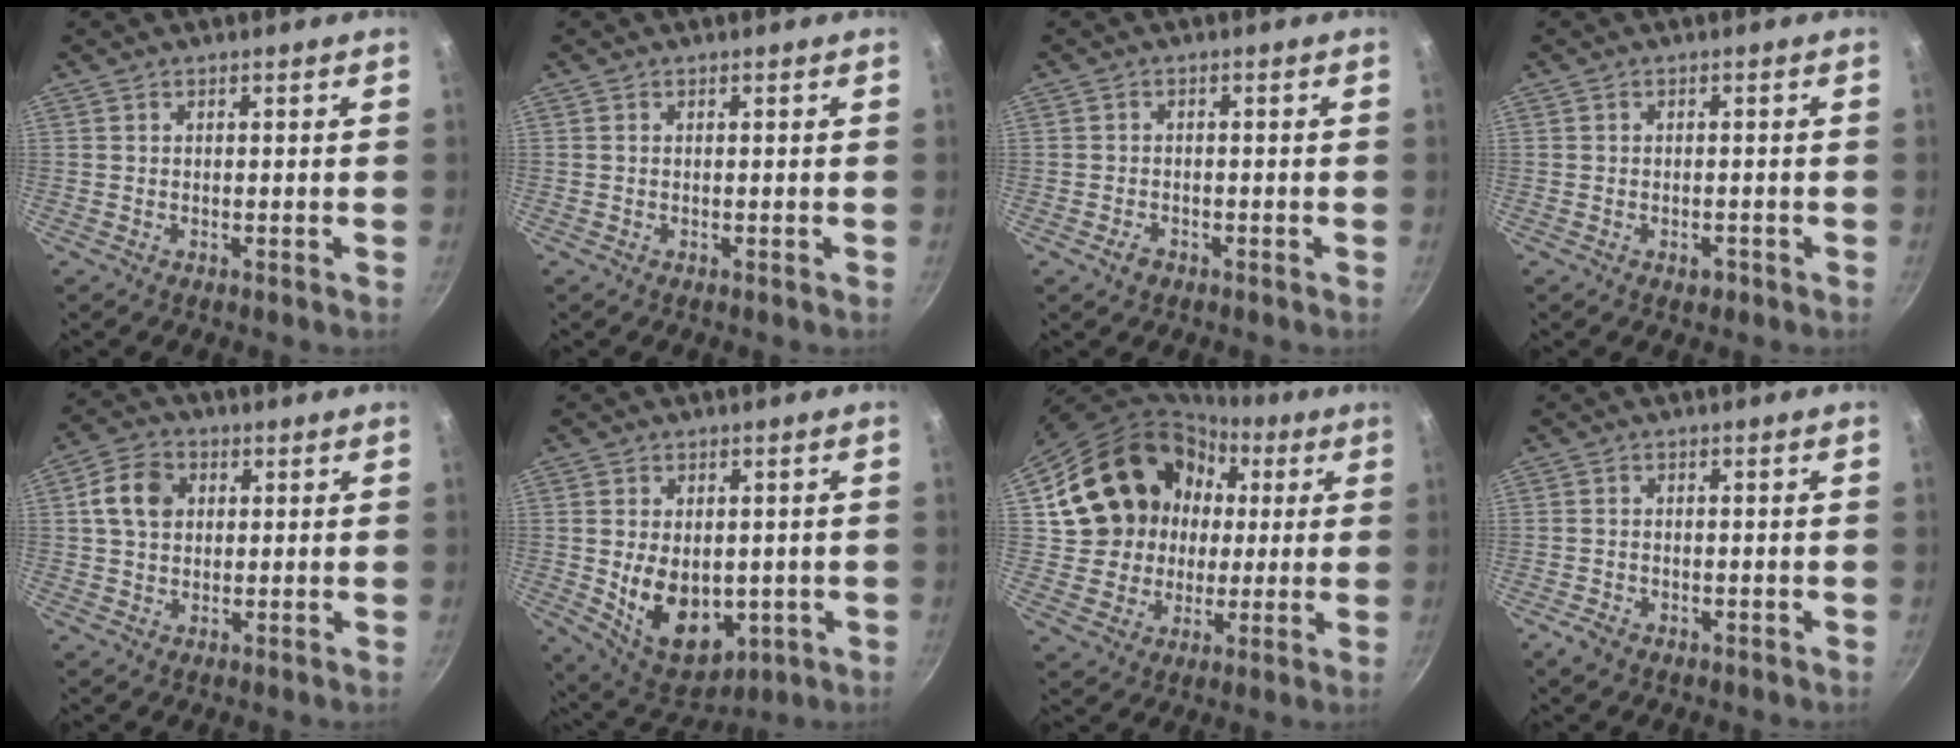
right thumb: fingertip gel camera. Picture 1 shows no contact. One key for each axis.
{"total": 0.0}
{"total": 1.8, "fx": -1.0, "fy": 1.3, "fz": 0.8, "tx": -0.010, "ty": 0.006, "tz": -0.016}
{"total": 1.9, "fx": -1.0, "fy": 1.2, "fz": 1.0, "tx": -0.009, "ty": 0.009, "tz": -0.012}
{"total": 7.8, "fx": 1.6, "fy": 6.1, "fz": 4.6, "tx": -0.070, "ty": 0.011, "tz": 0.020}
{"total": 14.2, "fx": -1.5, "fy": 9.5, "fz": 10.4, "tx": -0.134, "ty": -0.017, "tz": 0.002}
{"total": 19.6, "fx": 4.0, "fy": 17.2, "fz": 8.6, "tx": -0.139, "ty": 0.034, "tz": 0.084}
{"total": 3.4, "fx": -1.8, "fy": 2.2, "fz": 1.9, "tx": -0.034, "ty": 0.009, "tz": -0.029}